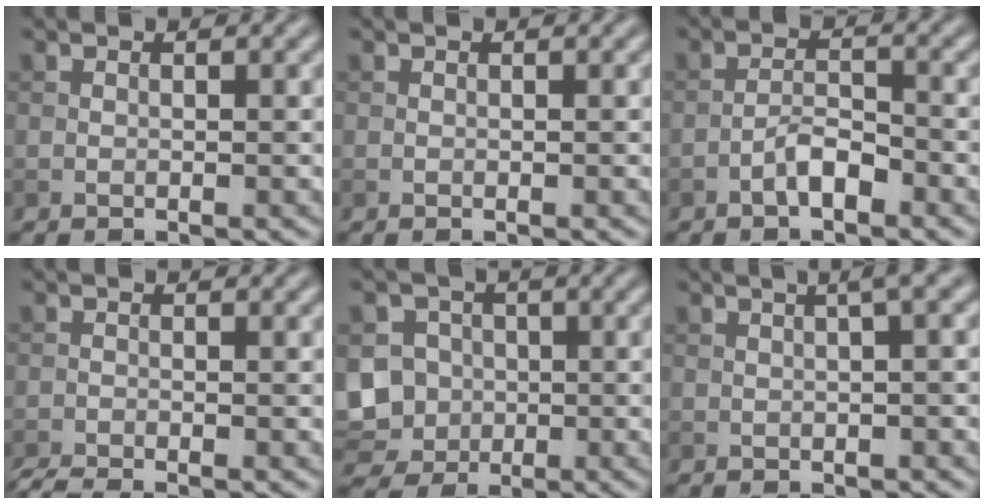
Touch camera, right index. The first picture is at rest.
{"total": 0.0}
{"total": 2.4, "force": [-1.5, 0.8, 1.7], "torque": [-0.028, 0.010, -0.030]}
{"total": 2.1, "force": [-1.9, 0.1, 0.8], "torque": [-0.018, -0.007, -0.043]}
{"total": 8.2, "force": [-1.0, 7.4, 3.4], "torque": [-0.072, 0.003, -0.043]}
{"total": 2.7, "force": [0.8, 0.6, 2.5], "torque": [-0.030, 0.014, 0.009]}